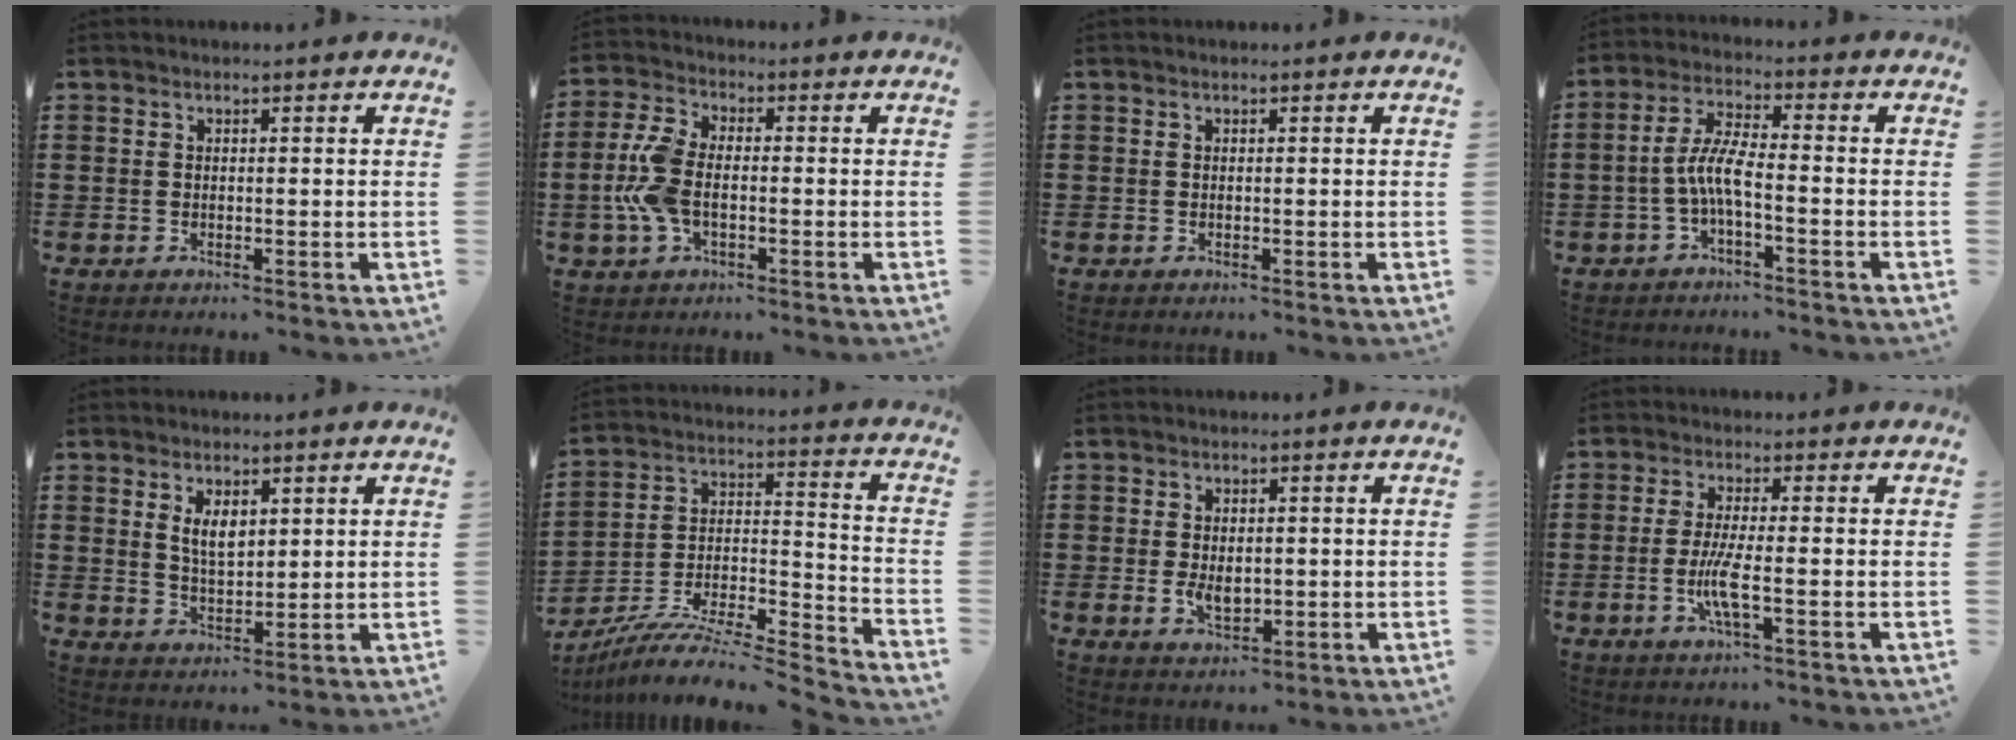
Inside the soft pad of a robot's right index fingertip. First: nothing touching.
{"total": 7.5, "force": [-1.2, 4.0, 6.2], "torque": [-0.158, -0.004, -0.031]}
{"total": 0.0}
{"total": 5.8, "force": [-1.9, 1.1, 5.4], "torque": [-0.123, -0.007, -0.042]}
{"total": 4.0, "force": [1.8, 2.0, 3.0], "torque": [-0.056, 0.003, 0.030]}
{"total": 8.0, "force": [-7.4, 0.8, 3.2], "torque": [-0.049, 0.000, -0.148]}
{"total": 3.4, "force": [-0.2, 2.1, 2.6], "torque": [-0.043, 0.002, -0.004]}
{"total": 5.2, "force": [-1.3, 0.5, 5.0], "torque": [-0.105, -0.012, -0.030]}